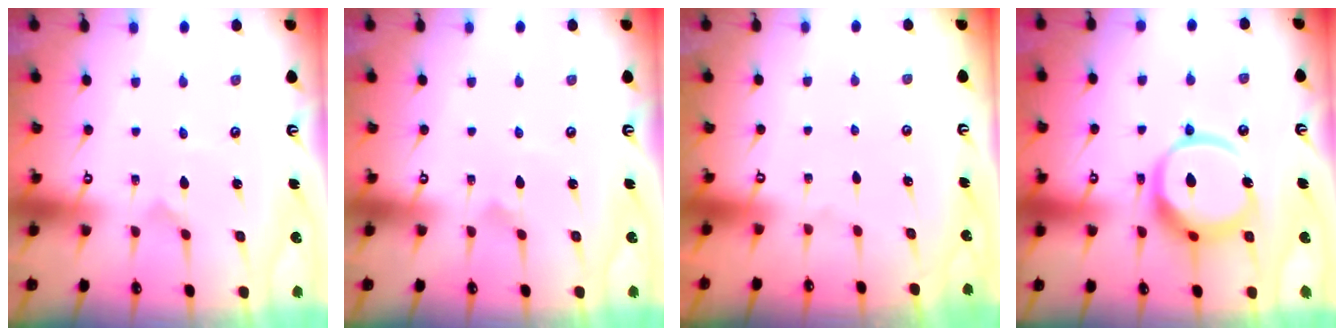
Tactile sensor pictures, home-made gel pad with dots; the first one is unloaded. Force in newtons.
{"total": 1.9, "press": 1.9, "slide": 0.1}
{"total": 0.0}
{"total": 14.6, "press": 14.5, "slide": 1.3}